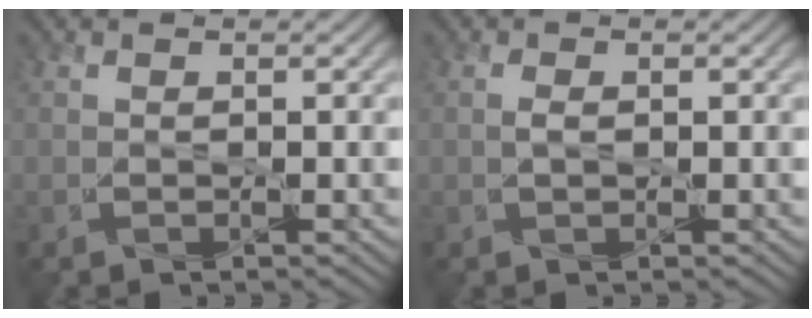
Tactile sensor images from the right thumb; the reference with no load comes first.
{"total": 0.7, "force": [0.0, 0.3, 0.6], "torque": [-0.015, 0.000, 0.001]}